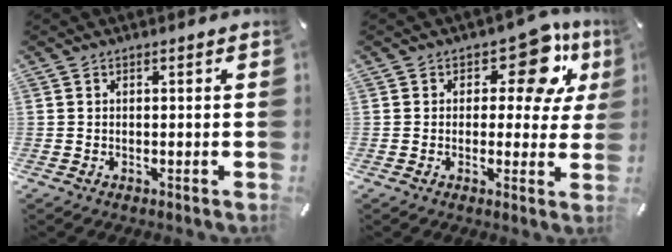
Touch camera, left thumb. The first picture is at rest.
{"total": 12.7, "force": [6.2, 6.6, 8.9], "torque": [-0.112, -0.035, 0.104]}